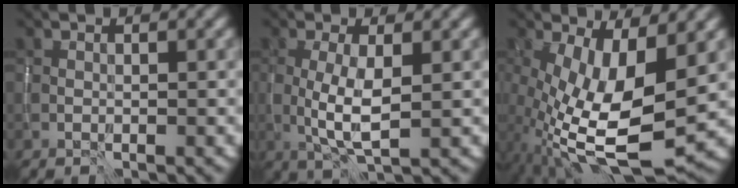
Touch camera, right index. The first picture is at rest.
{"total": 4.1, "force": [-0.2, 1.1, 3.9], "torque": [-0.083, -0.004, -0.001]}
{"total": 12.0, "force": [-1.9, 4.3, 11.1], "torque": [-0.211, -0.016, -0.028]}